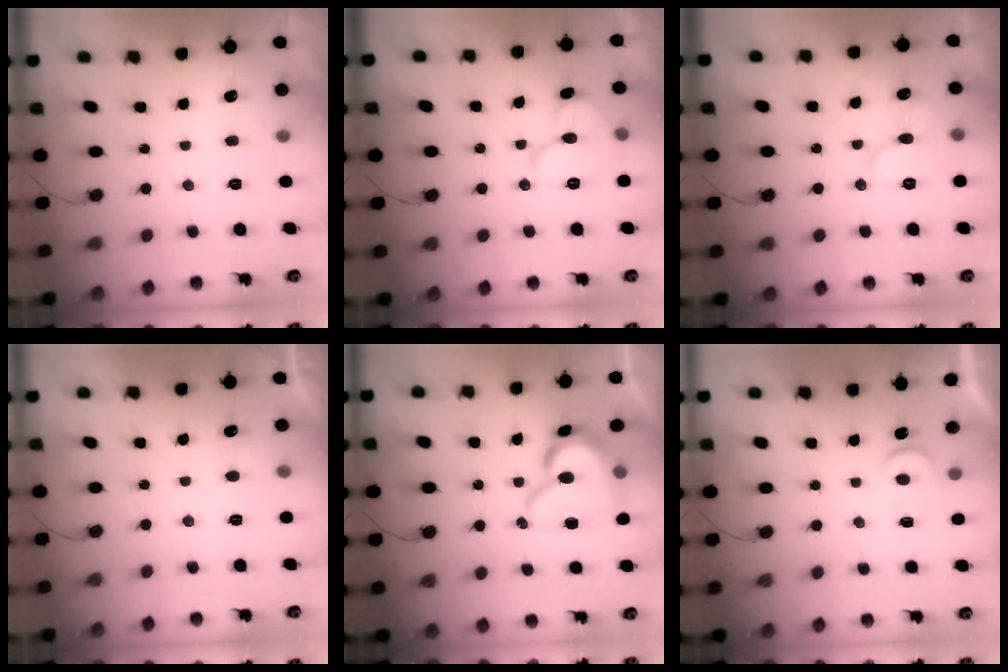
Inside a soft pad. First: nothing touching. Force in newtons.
{"total": 11.4, "press": 11.3, "slide": 1.2}
{"total": 9.1, "press": 9.0, "slide": 1.2}
{"total": 5.1, "press": 5.1, "slide": 0.4}
{"total": 16.4, "press": 16.4, "slide": 1.5}
{"total": 3.7, "press": 3.6, "slide": 0.4}